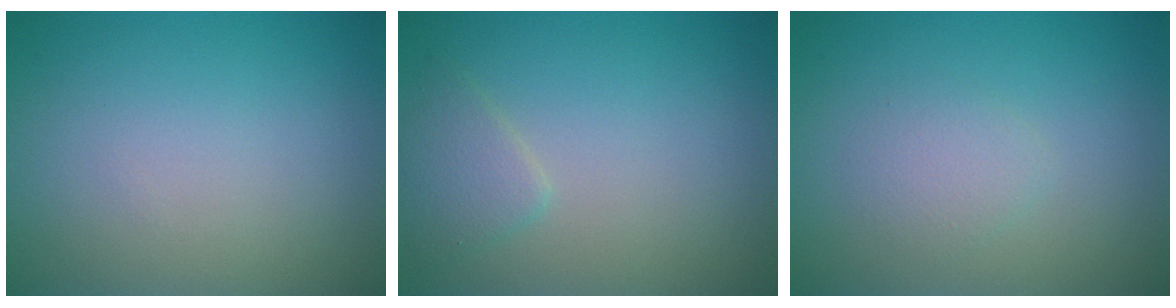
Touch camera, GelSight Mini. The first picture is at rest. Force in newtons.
{"total": 1.8, "press": 1.8, "slide": 0.2}
{"total": 1.4, "press": 1.4, "slide": 0.0}